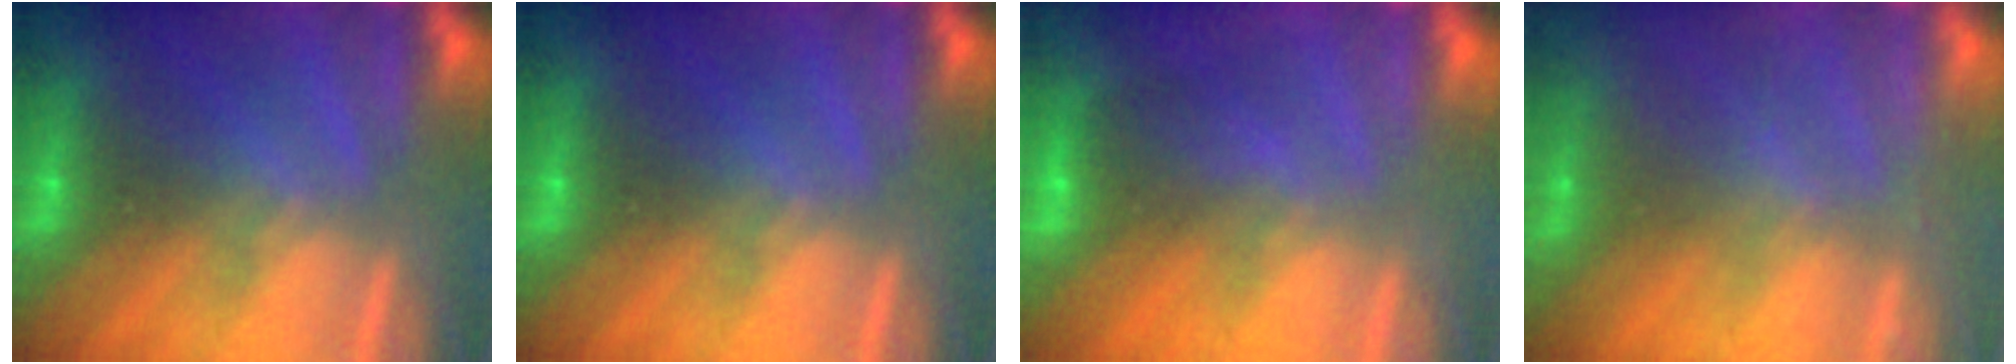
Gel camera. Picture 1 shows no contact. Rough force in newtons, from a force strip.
{"total": 0.0}
{"total": 3.0}
{"total": 2.4}